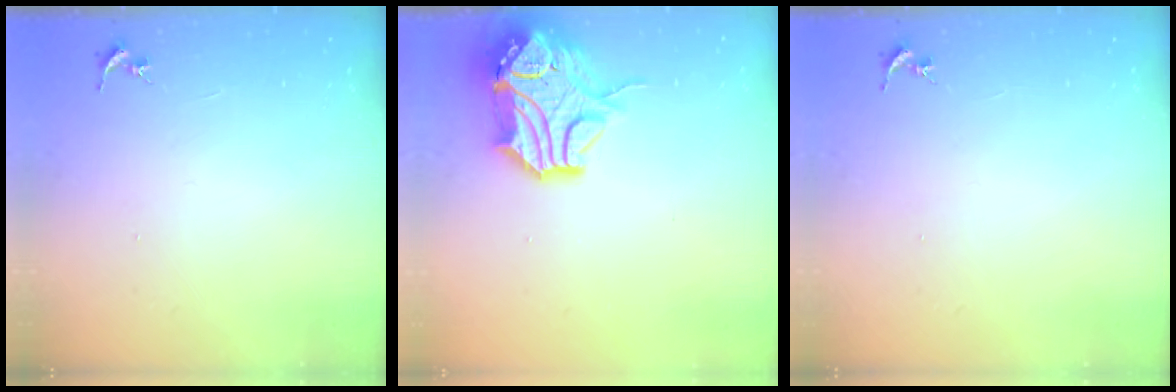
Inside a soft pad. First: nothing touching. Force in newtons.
{"total": 17.2, "press": 17.1, "slide": 2.0}
{"total": 0.0}